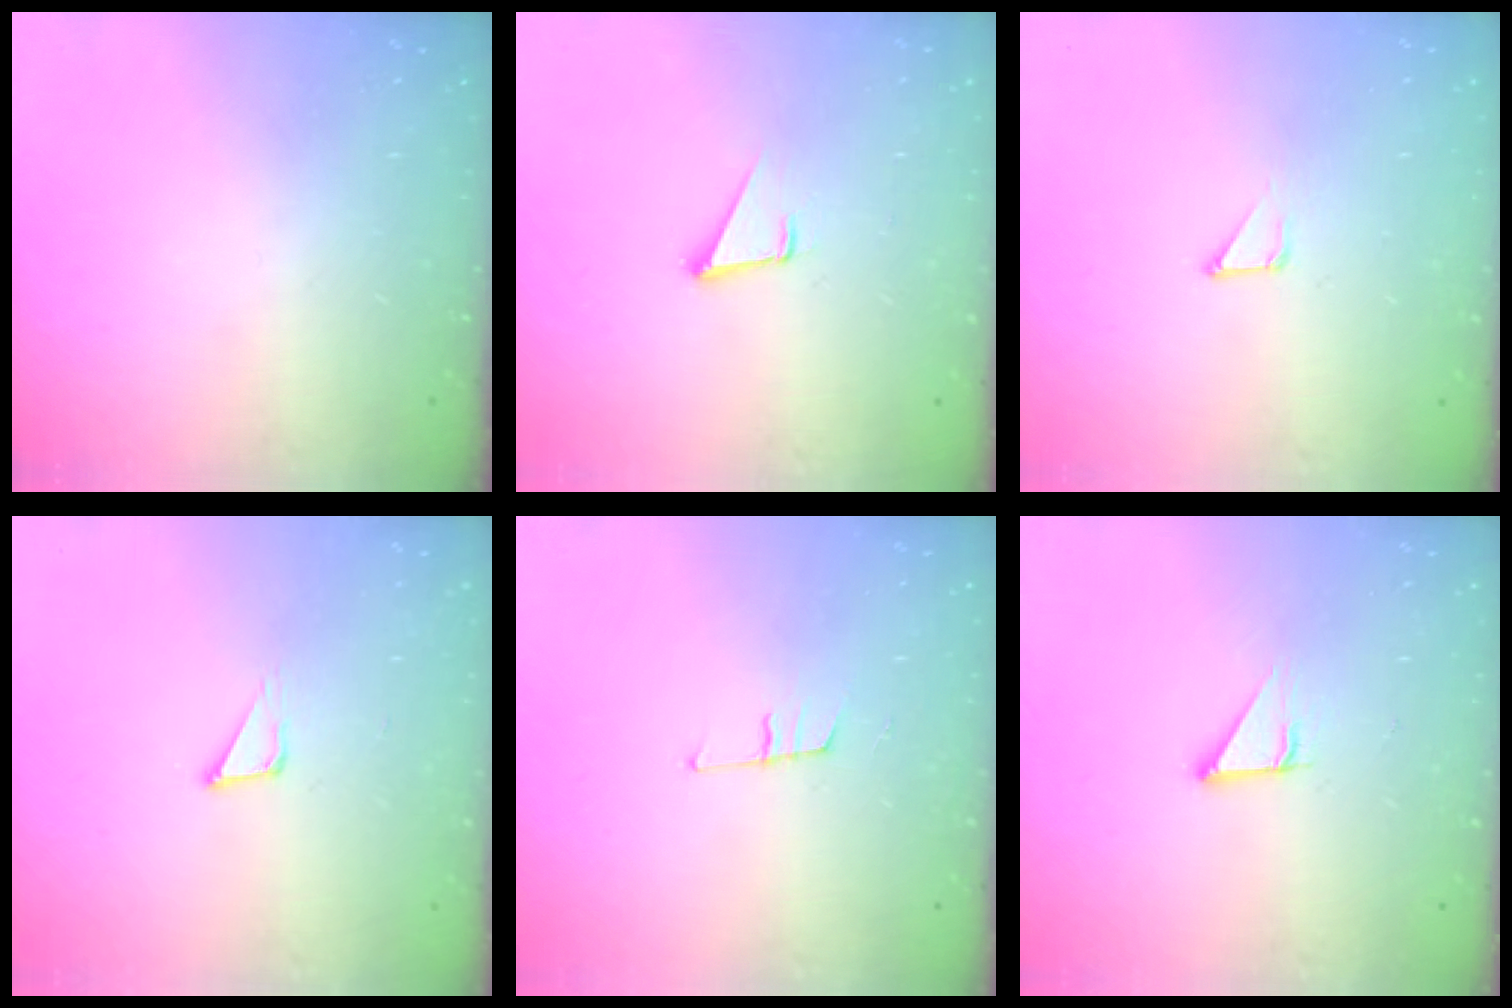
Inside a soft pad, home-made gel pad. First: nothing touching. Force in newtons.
{"total": 3.6, "press": 2.7, "slide": 2.4}
{"total": 1.2, "press": 1.2, "slide": 0.0}
{"total": 3.4, "press": 3.3, "slide": 0.9}
{"total": 7.6, "press": 7.0, "slide": 3.0}
{"total": 2.9, "press": 2.9, "slide": 0.1}